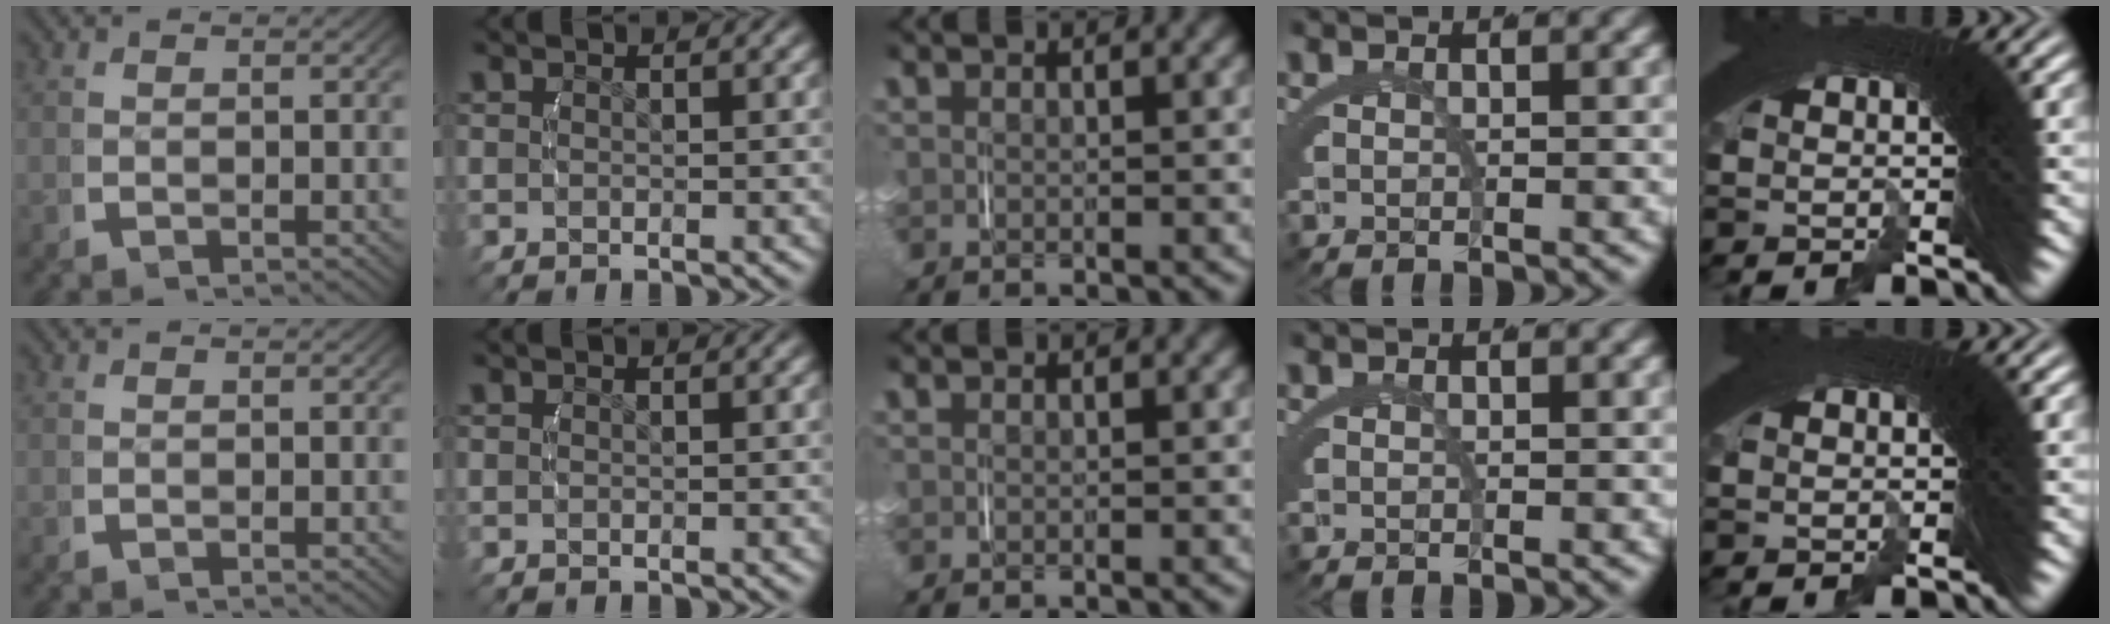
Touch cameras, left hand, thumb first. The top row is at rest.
{}